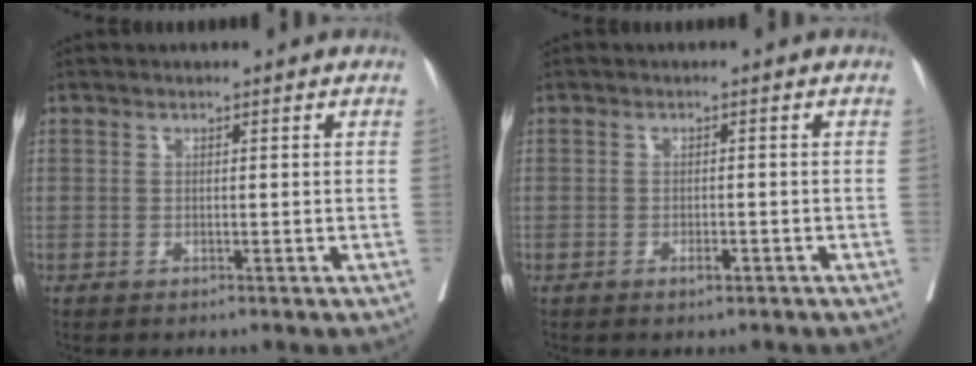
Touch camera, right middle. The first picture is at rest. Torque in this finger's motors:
{"motor_torque": [0.99, -1.15, 0.07, 0.04]}